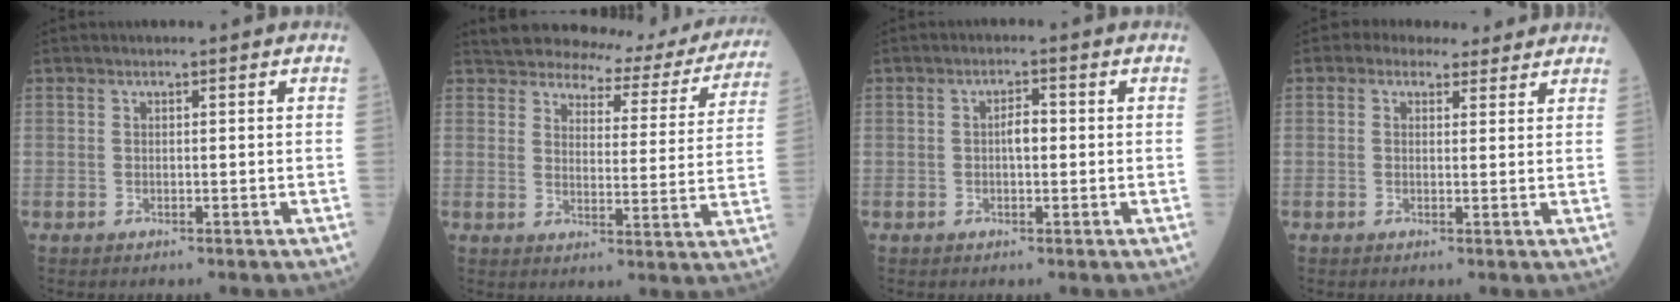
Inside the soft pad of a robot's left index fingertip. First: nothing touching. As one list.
[{"total": 18.2, "force": [17.1, 4.6, 4.1], "torque": [-0.036, -0.035, 0.191]}, {"total": 2.2, "force": [0.0, 0.8, 2.1], "torque": [-0.034, 0.005, -0.002]}, {"total": 5.3, "force": [4.5, 2.7, 1.0], "torque": [-0.009, 0.020, 0.055]}]